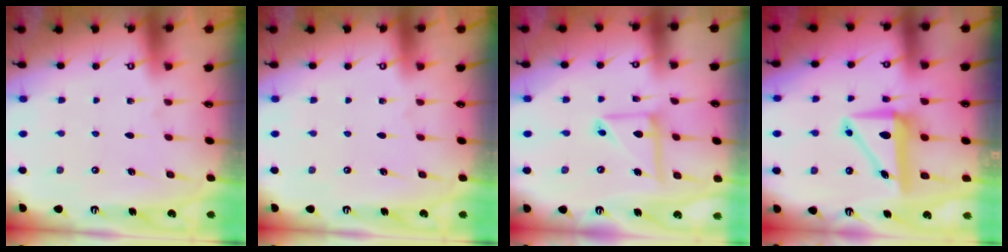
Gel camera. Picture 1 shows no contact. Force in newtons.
{"total": 0.0}
{"total": 10.2, "press": 10.1, "slide": 1.0}
{"total": 7.9, "press": 7.7, "slide": 1.8}